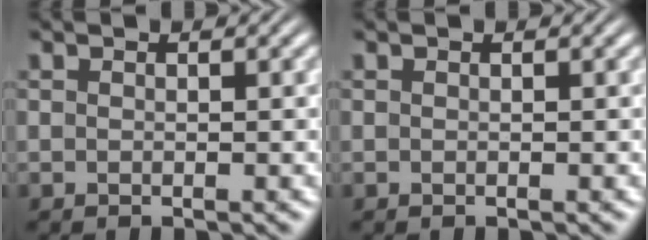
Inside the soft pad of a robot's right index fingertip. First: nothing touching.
{"total": 0.0}